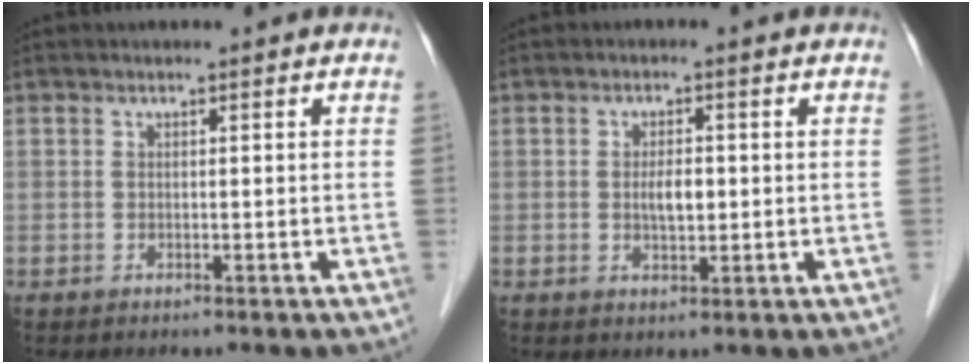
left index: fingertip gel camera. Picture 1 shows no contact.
{"total": 3.0, "force": [0.0, 1.2, 2.7], "torque": [-0.050, 0.000, 0.001]}